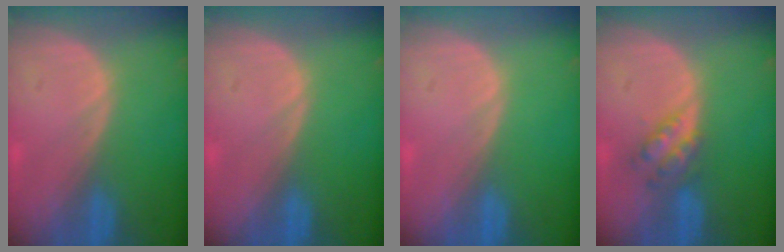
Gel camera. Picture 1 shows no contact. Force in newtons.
{"total": 0.0}
{"total": 0.0}
{"total": 3.7, "press": 3.7, "slide": 0.3}